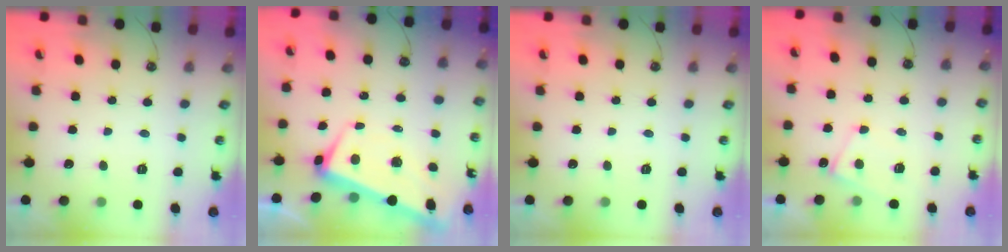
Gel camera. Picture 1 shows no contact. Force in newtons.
{"total": 1.4, "press": 0.6, "slide": 1.3}
{"total": 0.0}
{"total": 2.6, "press": 2.5, "slide": 0.5}